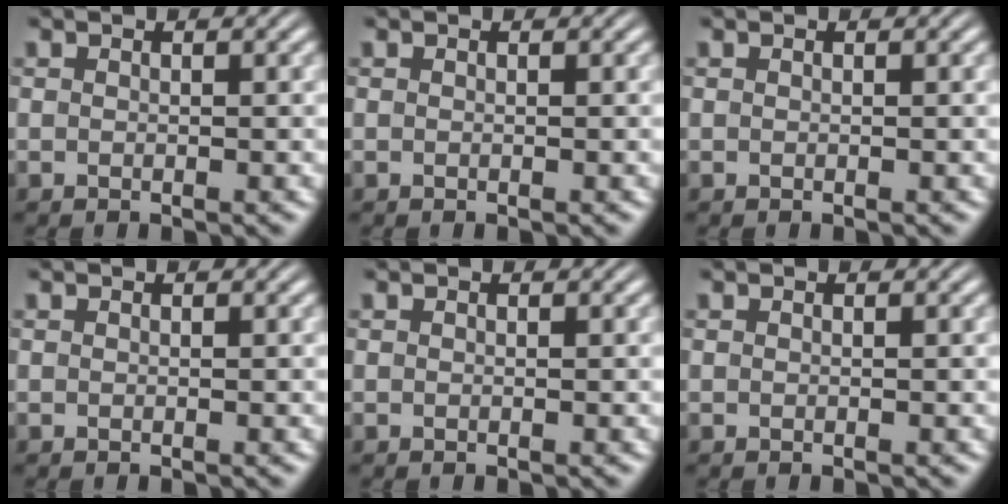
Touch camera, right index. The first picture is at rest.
{"total": 0.0}
{"total": 0.0}
{"total": 0.0}
{"total": 0.0}
{"total": 0.0}